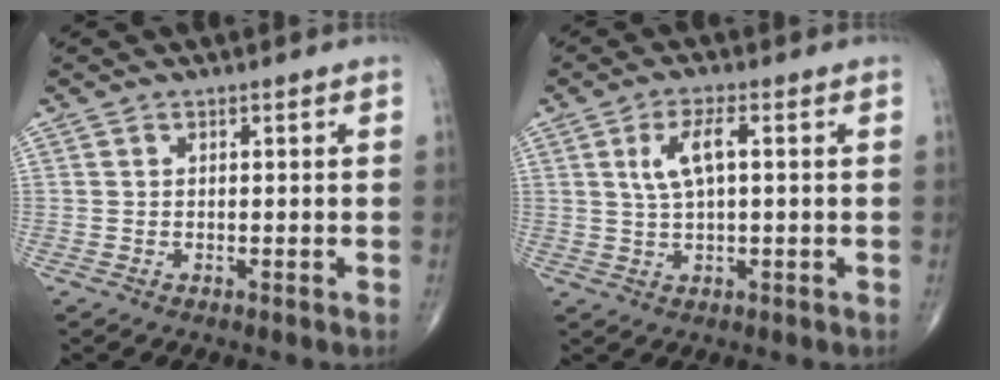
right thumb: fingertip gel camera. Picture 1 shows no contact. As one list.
[{"total": 5.6, "force": [1.3, 1.7, 5.1], "torque": [-0.113, 0.008, 0.026]}]